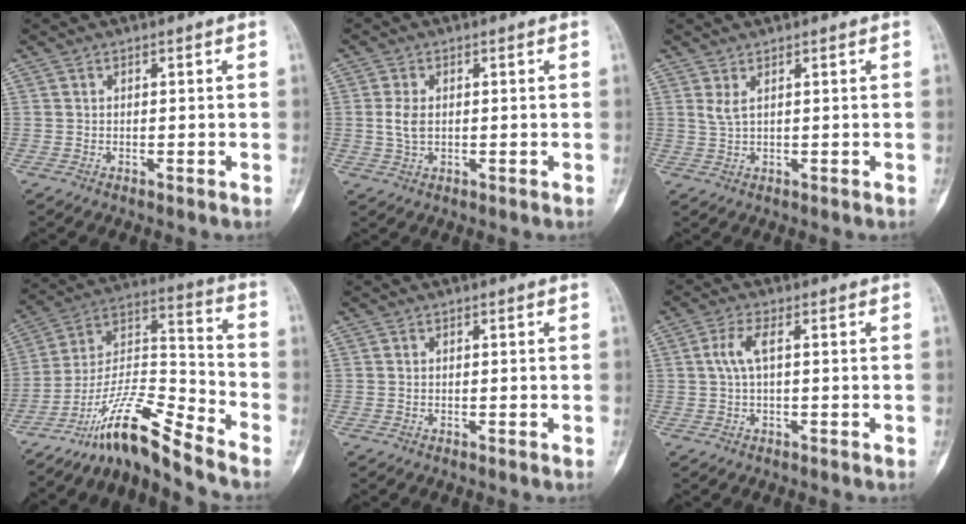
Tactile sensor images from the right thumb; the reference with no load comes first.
{"total": 3.6, "force": [0.2, 2.2, 2.8], "torque": [-0.060, 0.002, 0.004]}
{"total": 1.9, "force": [1.0, 0.4, 1.6], "torque": [-0.043, 0.000, 0.027]}
{"total": 13.6, "force": [-11.6, 1.1, 7.0], "torque": [-0.136, 0.103, -0.218]}
{"total": 0.0}
{"total": 3.5, "force": [0.4, 1.2, 3.2], "torque": [-0.079, 0.010, 0.008]}